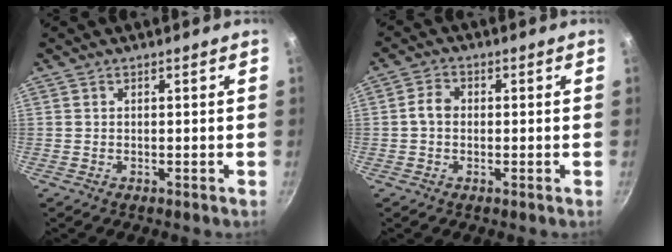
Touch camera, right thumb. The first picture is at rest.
{"total": 3.4, "force": [-0.2, 2.7, 2.1], "torque": [-0.031, 0.014, -0.010]}